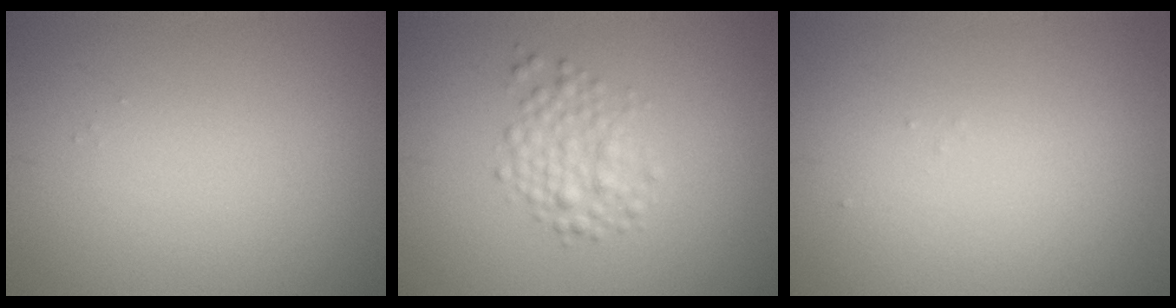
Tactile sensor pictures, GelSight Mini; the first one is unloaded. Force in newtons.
{"total": 2.4, "press": 2.4, "slide": 0.1}
{"total": 0.0}